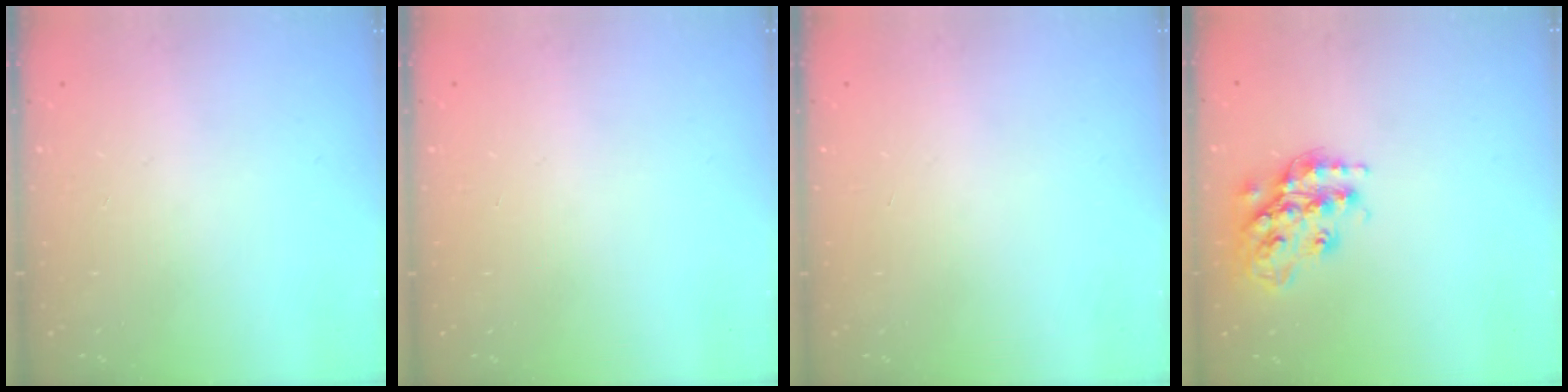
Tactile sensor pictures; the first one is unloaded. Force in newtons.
{"total": 0.0}
{"total": 0.0}
{"total": 17.5, "press": 17.5, "slide": 1.3}